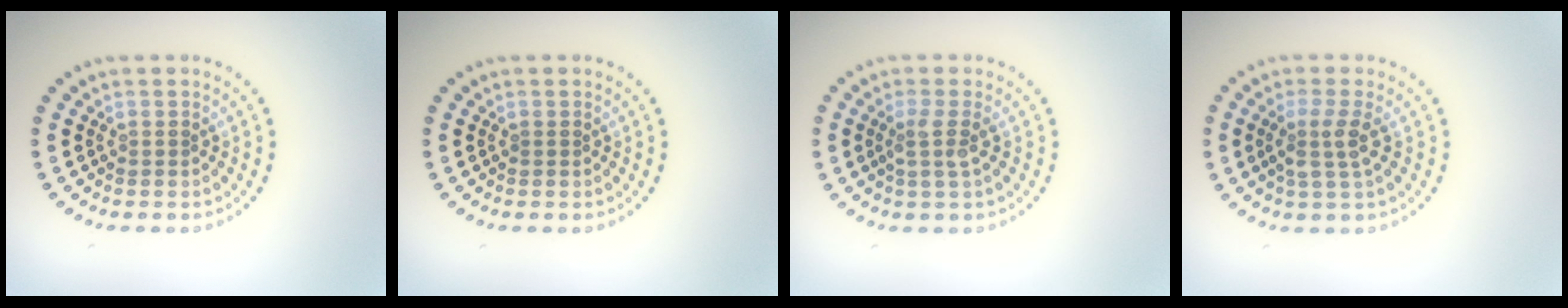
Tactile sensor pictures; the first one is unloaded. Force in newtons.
{"total": 0.0}
{"total": 1.8, "press": 1.3, "slide": 1.3}
{"total": 2.3, "press": 1.9, "slide": 1.3}